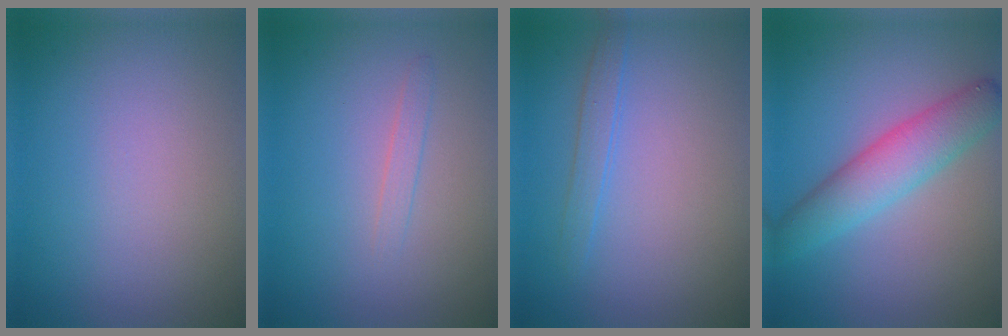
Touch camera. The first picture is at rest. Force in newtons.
{"total": 0.9, "press": 0.9, "slide": 0.1}
{"total": 1.3, "press": 1.3, "slide": 0.1}
{"total": 4.8, "press": 4.8, "slide": 0.1}